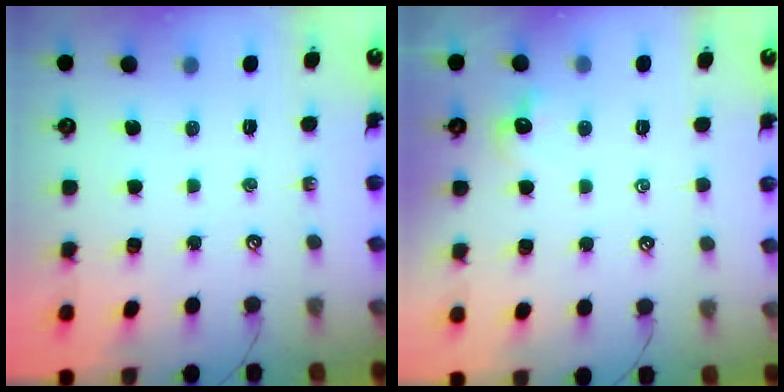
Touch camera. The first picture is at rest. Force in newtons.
{"total": 0.5, "press": 0.1, "slide": 0.5}